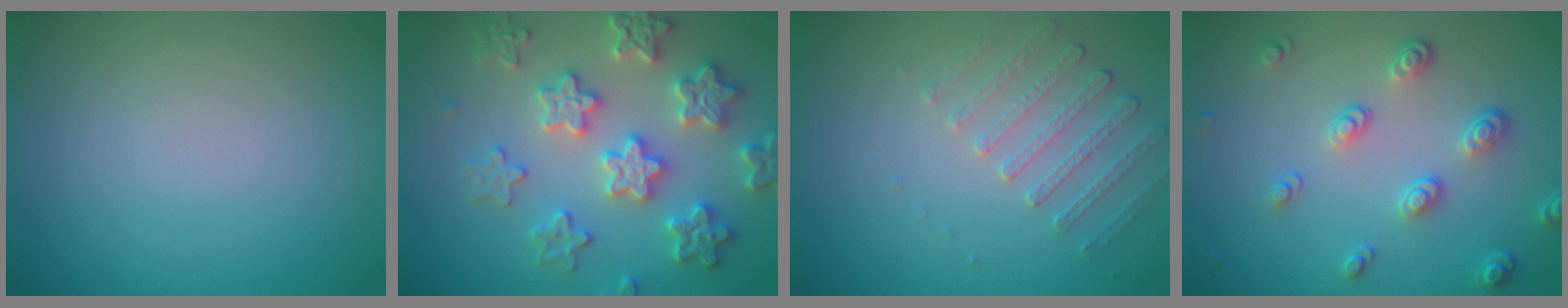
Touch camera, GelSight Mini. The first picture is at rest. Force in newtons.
{"total": 6.1, "press": 6.0, "slide": 1.3}
{"total": 1.9, "press": 1.5, "slide": 1.2}
{"total": 3.6, "press": 2.8, "slide": 2.3}